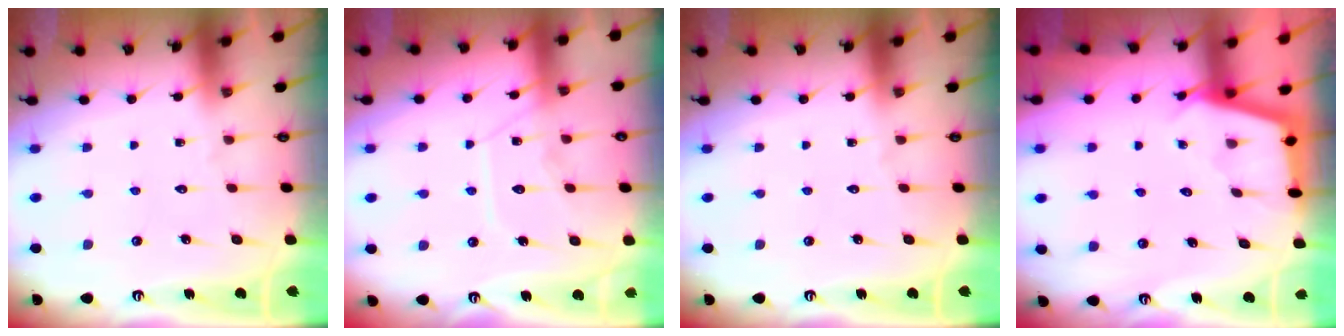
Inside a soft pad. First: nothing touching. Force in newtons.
{"total": 10.5, "press": 10.5, "slide": 1.0}
{"total": 0.0}
{"total": 2.5, "press": 2.5, "slide": 0.1}